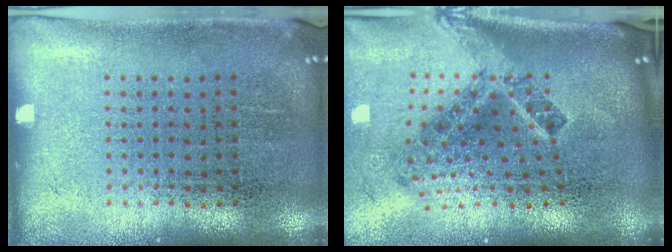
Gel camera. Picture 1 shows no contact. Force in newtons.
{"total": 2.8, "press": 1.6, "slide": 2.2}